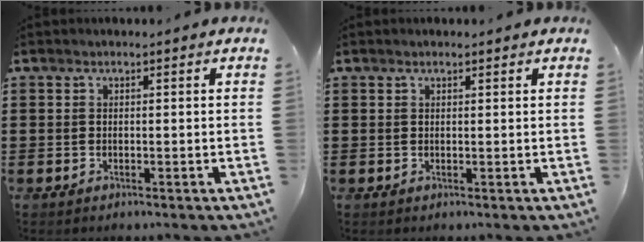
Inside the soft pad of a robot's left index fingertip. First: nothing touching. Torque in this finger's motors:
{"motor_torque": [2.14, 0.00, -0.02, -0.03]}